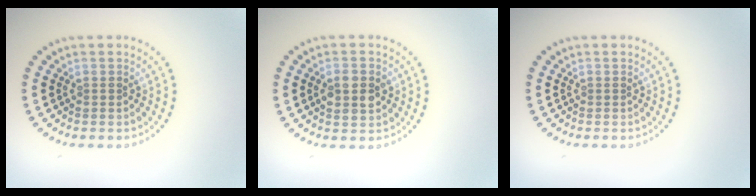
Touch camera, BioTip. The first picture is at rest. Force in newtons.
{"total": 2.8, "press": 2.8, "slide": 0.0}
{"total": 0.0}